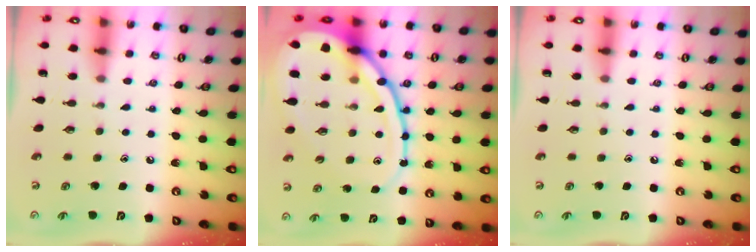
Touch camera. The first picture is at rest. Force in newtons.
{"total": 21.5, "press": 21.4, "slide": 2.1}
{"total": 0.0}